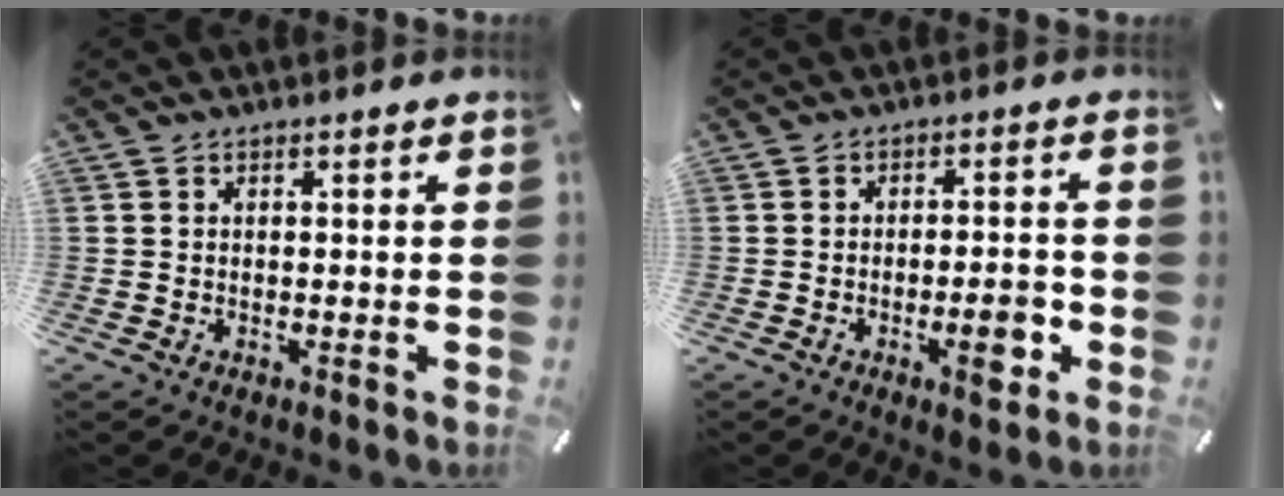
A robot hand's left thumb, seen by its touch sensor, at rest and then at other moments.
{"total": 7.5, "force": [-2.6, 3.0, 6.4], "torque": [-0.081, 0.007, -0.039]}